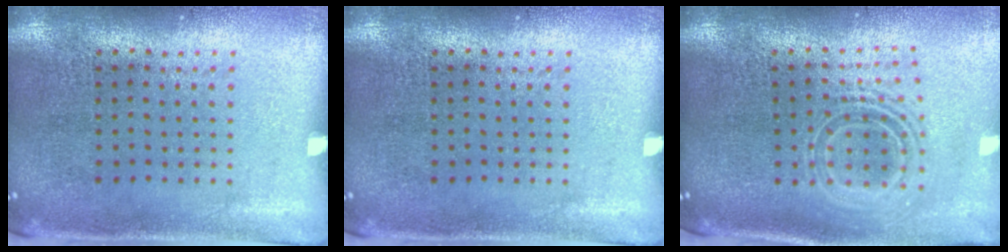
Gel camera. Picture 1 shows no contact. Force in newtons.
{"total": 0.0}
{"total": 2.2, "press": 1.6, "slide": 1.5}